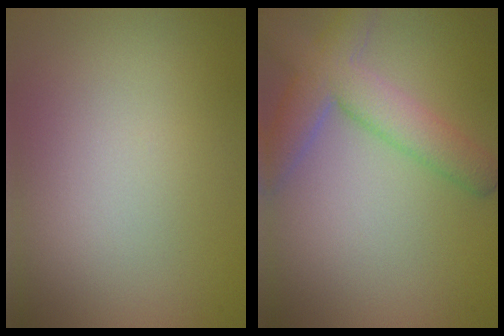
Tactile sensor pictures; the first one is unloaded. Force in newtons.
{"total": 5.2, "press": 5.2, "slide": 0.4}